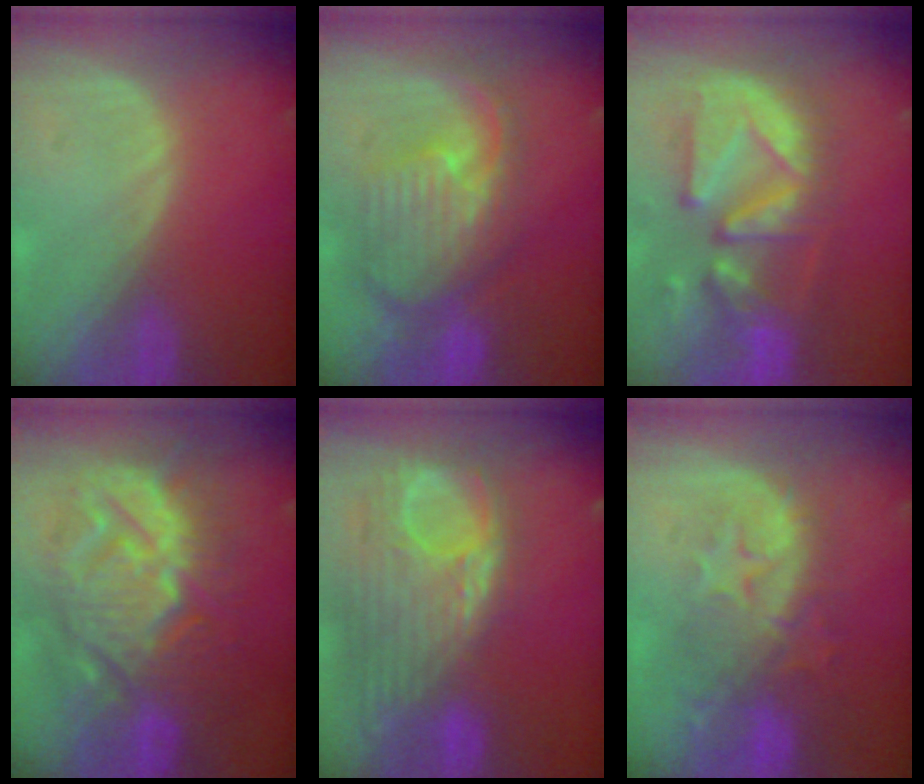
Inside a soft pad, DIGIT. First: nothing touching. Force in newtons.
{"total": 10.6, "press": 9.5, "slide": 4.8}
{"total": 12.6, "press": 11.1, "slide": 6.0}
{"total": 14.0, "press": 13.9, "slide": 1.4}
{"total": 12.5, "press": 10.6, "slide": 6.6}
{"total": 10.2, "press": 8.9, "slide": 5.0}